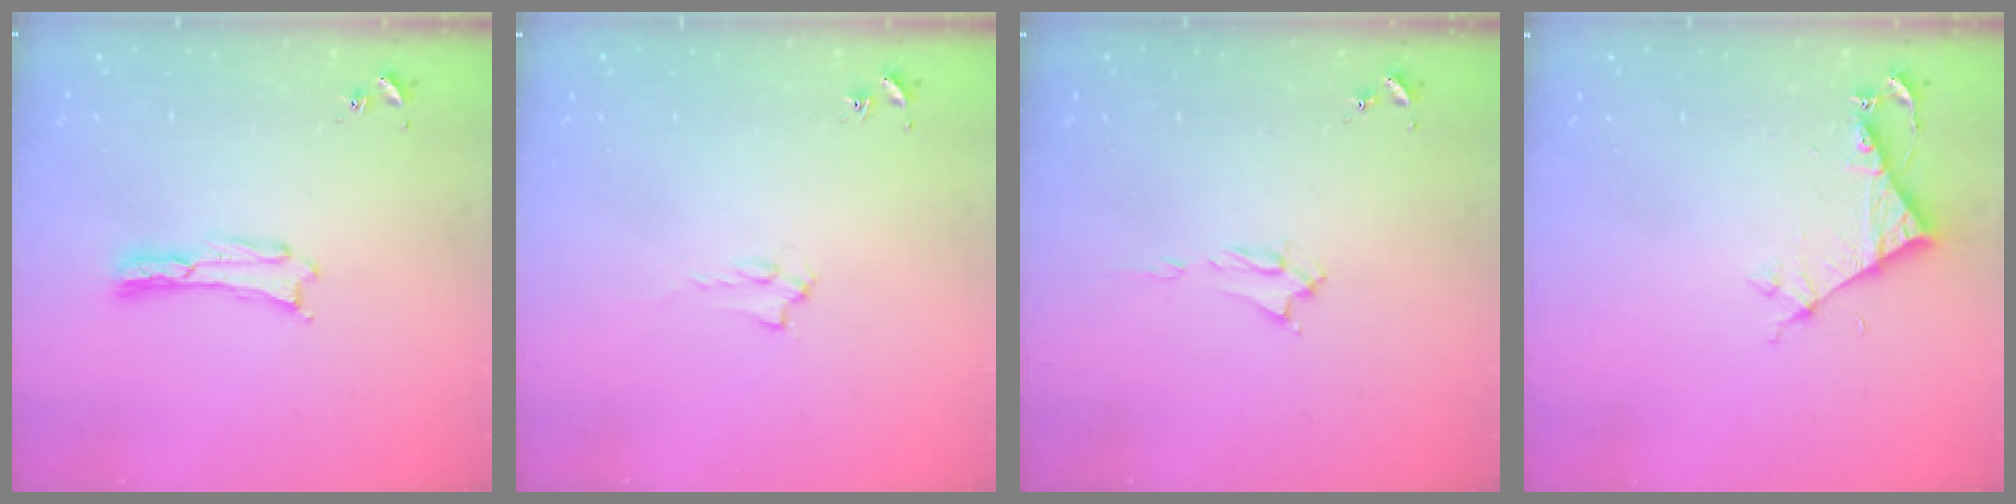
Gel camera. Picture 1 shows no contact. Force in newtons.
{"total": 1.4, "press": 1.4, "slide": 0.2}
{"total": 1.6, "press": 1.6, "slide": 0.2}
{"total": 4.7, "press": 4.7, "slide": 0.3}